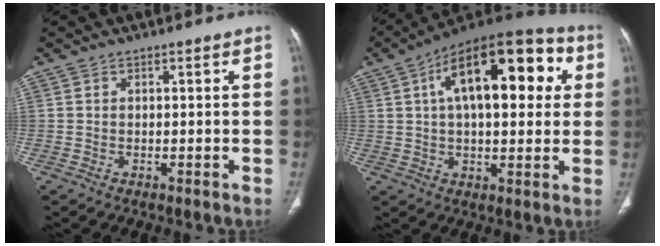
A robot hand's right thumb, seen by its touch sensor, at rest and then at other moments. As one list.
[{"total": 23.0, "force": [6.2, 10.7, 19.4], "torque": [-0.269, 0.027, 0.086]}]